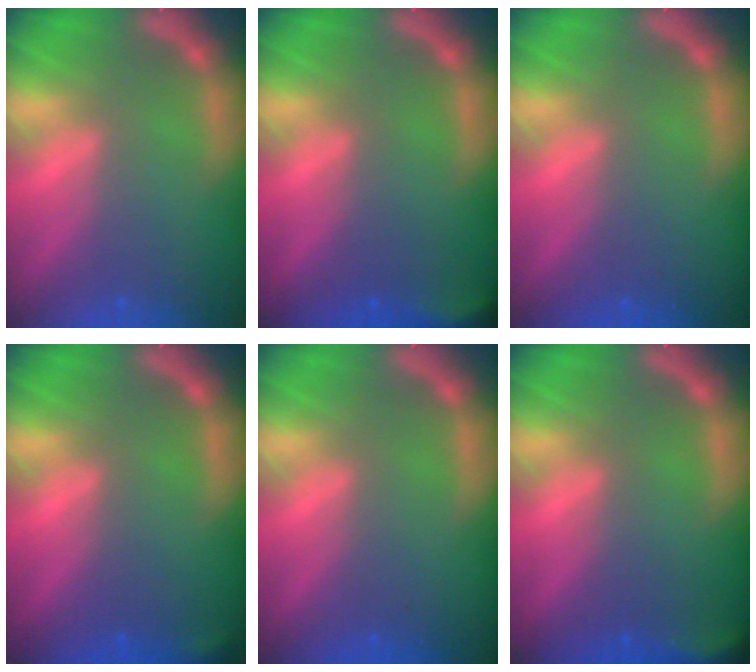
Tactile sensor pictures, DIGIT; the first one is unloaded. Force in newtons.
{"total": 2.9}
{"total": 0.0}
{"total": 0.9}
{"total": 0.0}
{"total": 2.9}